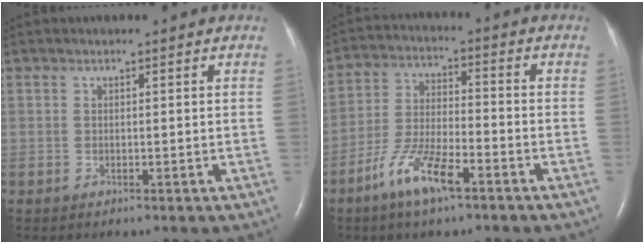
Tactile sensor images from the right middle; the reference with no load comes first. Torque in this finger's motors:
{"motor_torque": [1.13, -1.01, 0.47, 0.18]}